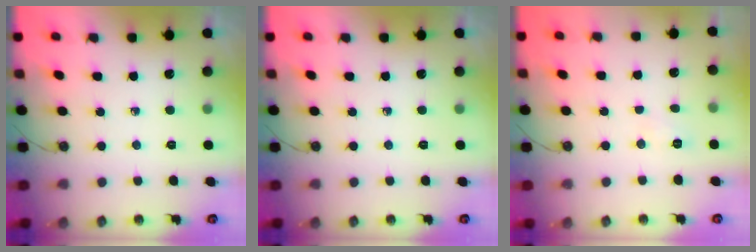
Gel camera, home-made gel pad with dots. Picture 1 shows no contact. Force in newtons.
{"total": 0.0}
{"total": 3.0, "press": 2.9, "slide": 0.7}